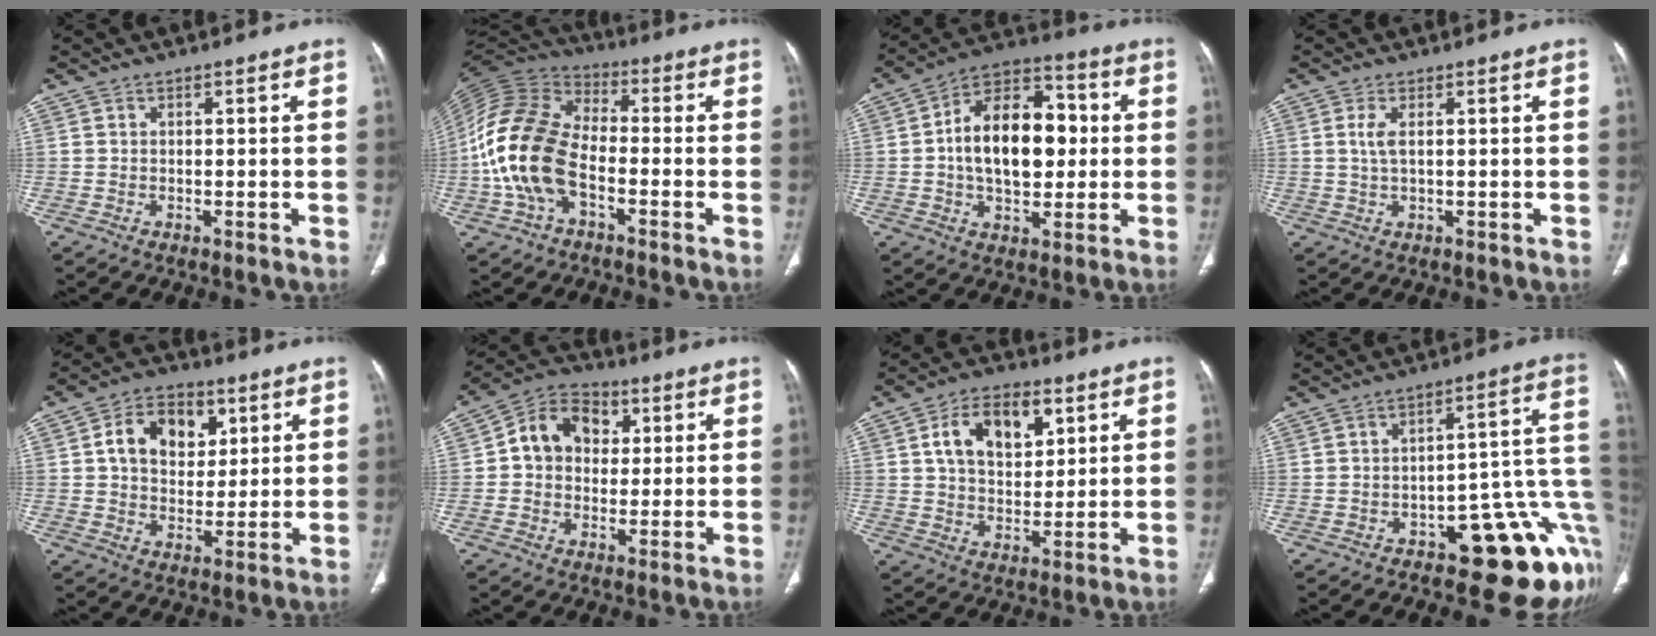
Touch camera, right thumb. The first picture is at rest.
{"total": 16.5, "force": [-4.0, 9.8, 12.6], "torque": [-0.266, 0.035, -0.082]}
{"total": 18.2, "force": [0.8, 11.3, 14.3], "torque": [-0.199, 0.028, 0.008]}
{"total": 2.7, "force": [0.7, 0.9, 2.4], "torque": [-0.062, 0.001, 0.016]}
{"total": 12.1, "force": [3.7, 8.8, 7.5], "torque": [-0.082, -0.003, 0.059]}
{"total": 11.1, "force": [2.3, 8.9, 6.3], "torque": [-0.069, 0.012, 0.026]}
{"total": 12.8, "force": [4.7, 8.0, 8.8], "torque": [-0.112, -0.007, 0.081]}
{"total": 18.5, "force": [-7.8, 8.6, 14.4], "torque": [-0.075, 0.086, -0.096]}